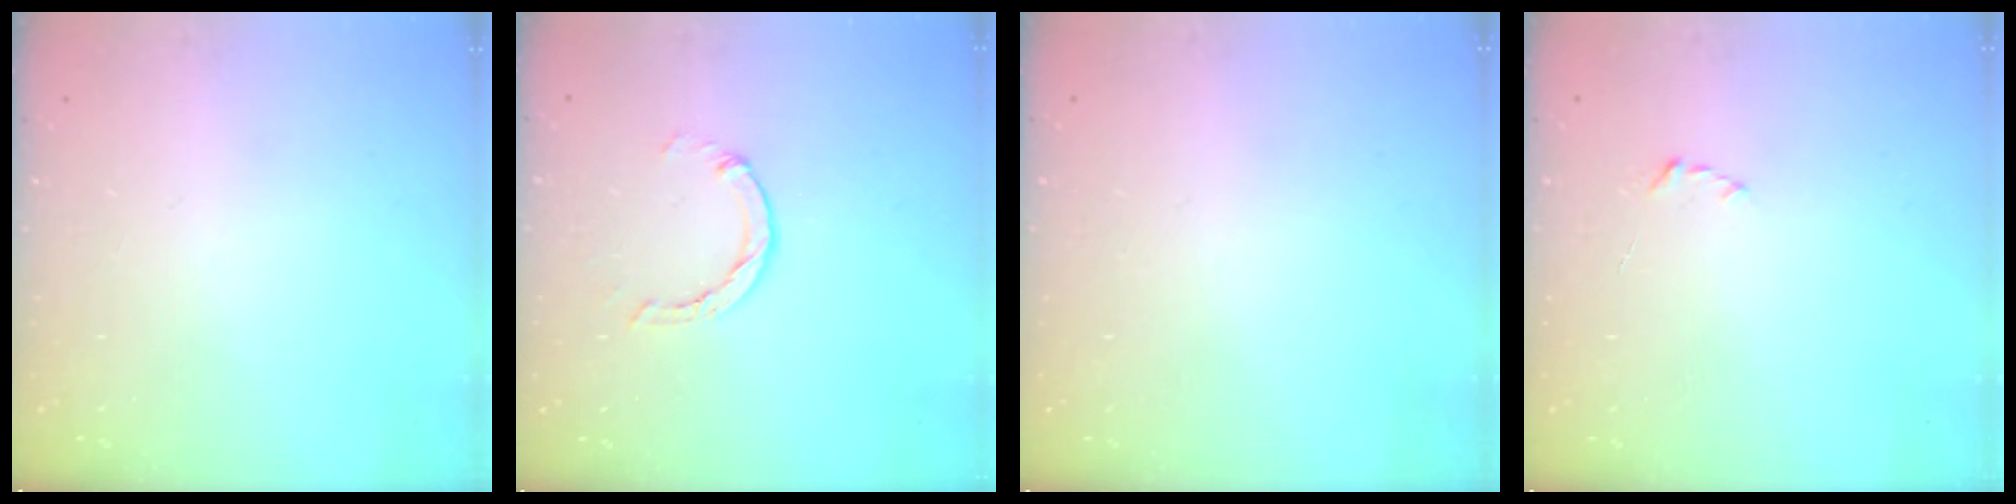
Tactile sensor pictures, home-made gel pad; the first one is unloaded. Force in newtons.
{"total": 2.9, "press": 2.9, "slide": 0.4}
{"total": 2.6, "press": 2.6, "slide": 0.2}
{"total": 2.2, "press": 2.1, "slide": 0.3}